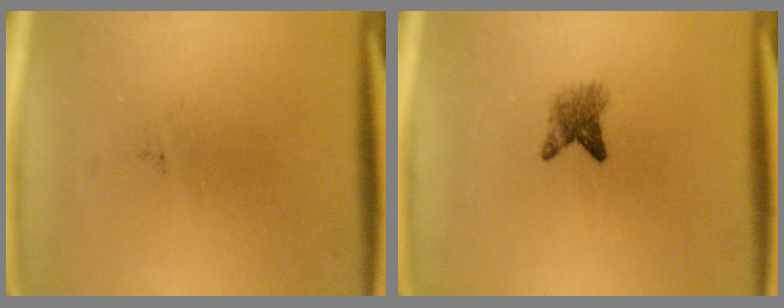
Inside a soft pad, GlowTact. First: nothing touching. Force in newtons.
{"total": 2.7}